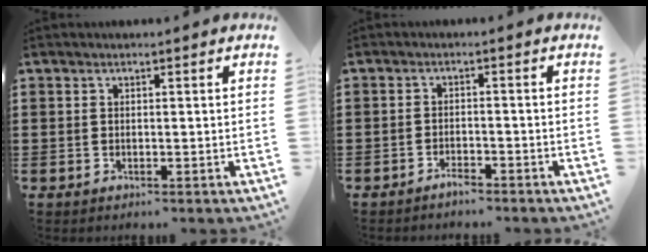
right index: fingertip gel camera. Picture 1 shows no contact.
{"total": 1.9, "force": [-1.8, 0.3, 0.6], "torque": [-0.015, 0.000, -0.035]}